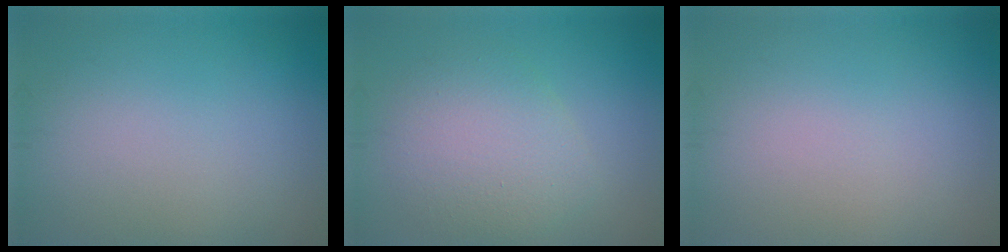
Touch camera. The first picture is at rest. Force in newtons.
{"total": 4.5, "press": 4.5, "slide": 0.3}
{"total": 0.0}